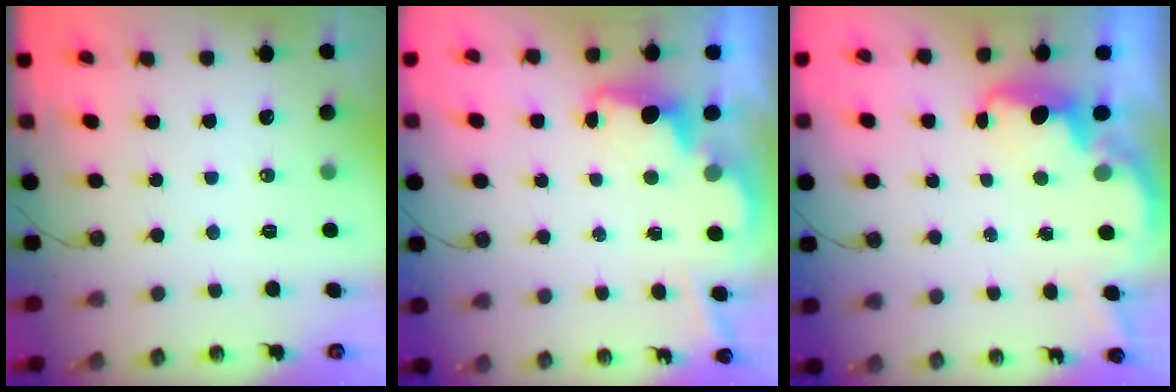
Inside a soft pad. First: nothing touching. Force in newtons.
{"total": 3.6, "press": 3.5, "slide": 0.8}
{"total": 3.1, "press": 3.1, "slide": 0.6}